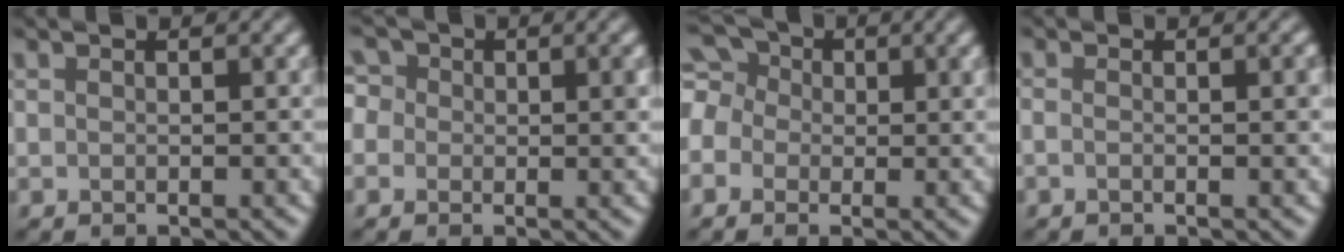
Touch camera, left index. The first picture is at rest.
{"total": 4.0, "force": [0.9, 3.2, 2.2], "torque": [-0.027, 0.018, -0.015]}
{"total": 5.8, "force": [1.0, 4.8, 3.0], "torque": [-0.069, 0.030, -0.017]}
{"total": 1.5, "force": [-0.3, 0.5, 1.3], "torque": [-0.018, -0.003, -0.015]}